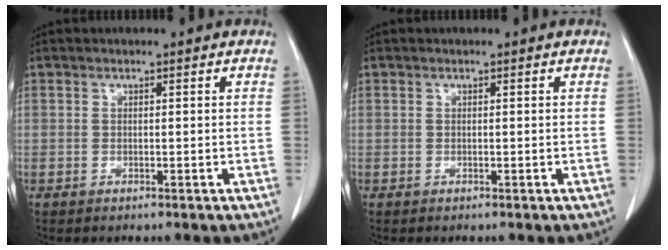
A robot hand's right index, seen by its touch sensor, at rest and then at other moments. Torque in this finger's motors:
{"motor_torque": [0.00, 0.00, 0.00, 0.00]}